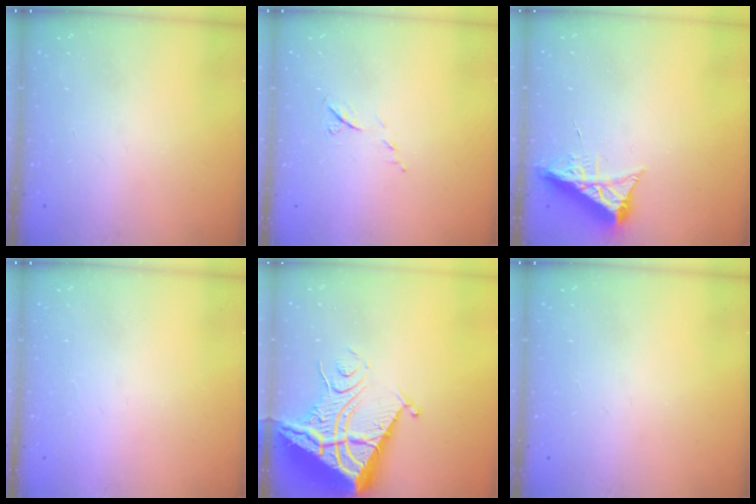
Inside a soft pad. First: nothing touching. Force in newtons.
{"total": 6.1, "press": 5.9, "slide": 1.5}
{"total": 7.7, "press": 7.6, "slide": 1.0}
{"total": 1.5, "press": 1.5, "slide": 0.1}
{"total": 12.7, "press": 12.6, "slide": 1.2}
{"total": 0.0}